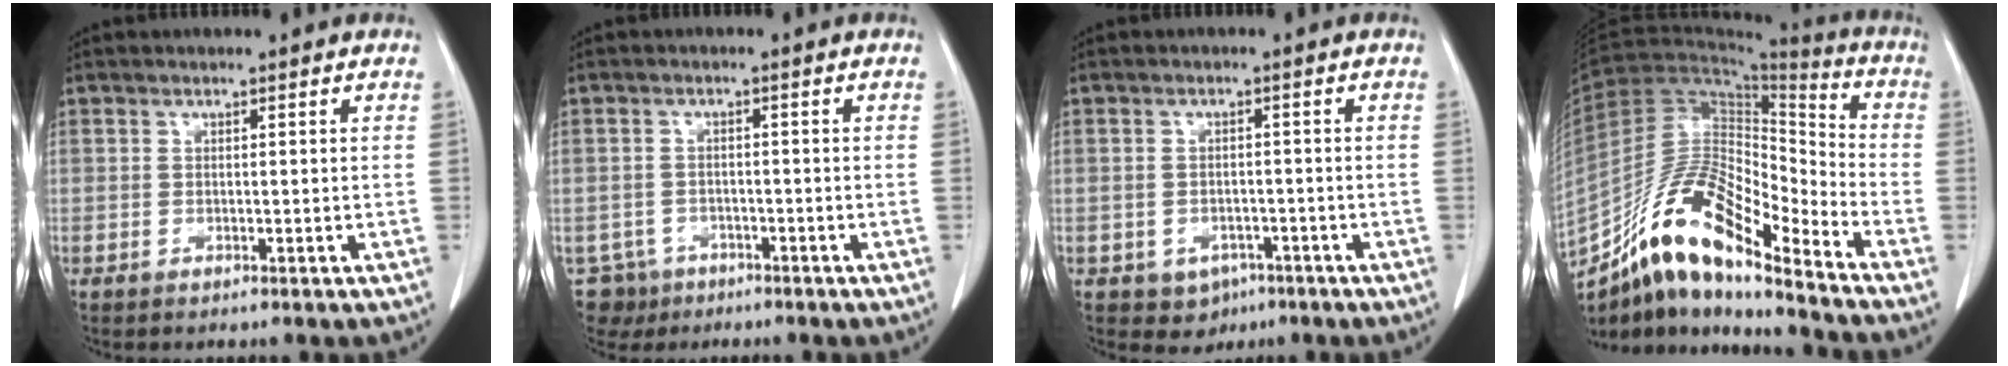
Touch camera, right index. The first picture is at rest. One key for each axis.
{"total": 4.9, "fx": -2.9, "fy": 4.0, "fz": -0.3, "tx": 0.007, "ty": 0.007, "tz": -0.047}
{"total": 4.1, "fx": -2.3, "fy": 3.2, "fz": 1.1, "tx": -0.007, "ty": 0.009, "tz": -0.023}
{"total": 16.5, "fx": -12.1, "fy": 3.3, "fz": 10.7, "tx": -0.199, "ty": 0.023, "tz": -0.217}